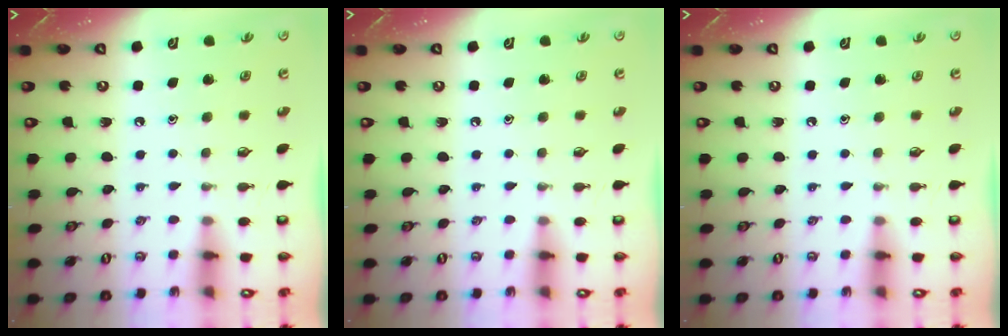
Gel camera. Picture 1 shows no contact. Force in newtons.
{"total": 0.0}
{"total": 0.0}